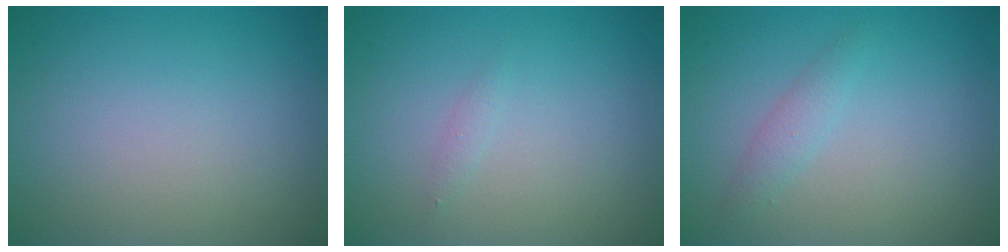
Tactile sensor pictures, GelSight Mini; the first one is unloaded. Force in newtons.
{"total": 0.6, "press": 0.6, "slide": 0.0}
{"total": 1.4, "press": 1.4, "slide": 0.0}